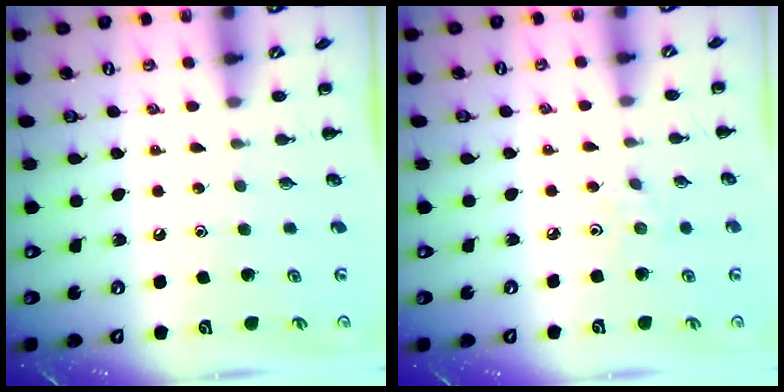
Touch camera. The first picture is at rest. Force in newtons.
{"total": 2.5, "press": 2.3, "slide": 0.9}